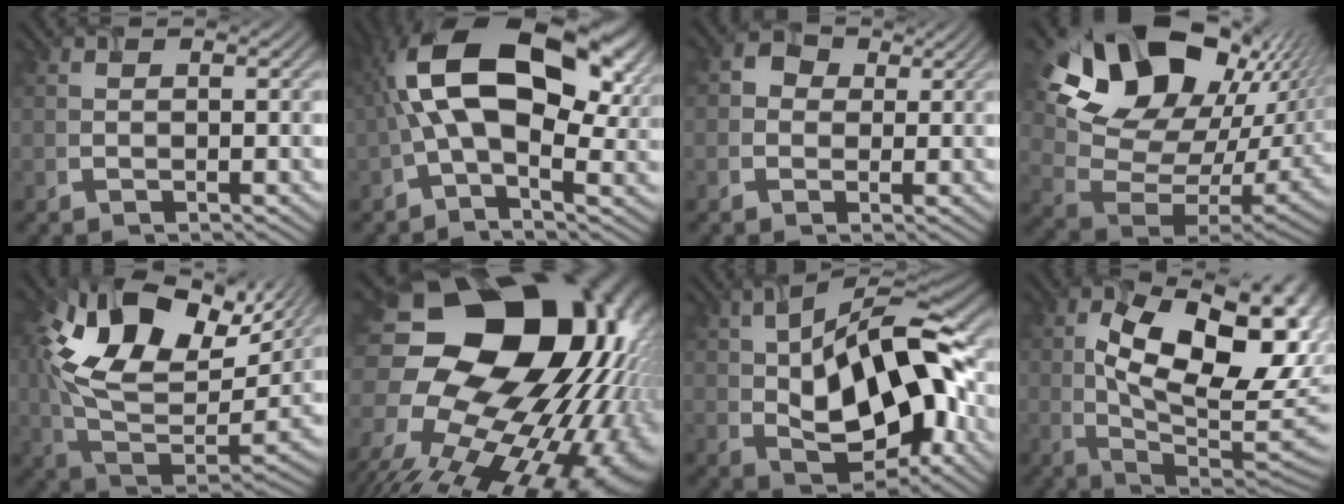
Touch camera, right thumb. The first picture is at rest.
{"total": 15.8, "force": [2.8, 8.3, 13.2], "torque": [-0.243, 0.016, 0.041]}
{"total": 2.0, "force": [-0.1, 2.0, 0.1], "torque": [0.001, 0.001, -0.005]}
{"total": 18.5, "force": [9.1, 12.0, 10.7], "torque": [-0.200, 0.003, 0.188]}
{"total": 18.8, "force": [5.9, 11.4, 13.7], "torque": [-0.308, 0.004, 0.114]}
{"total": 22.6, "force": [-1.9, 17.1, 14.7], "torque": [-0.265, -0.024, -0.051]}
{"total": 16.3, "force": [0.3, 8.5, 13.9], "torque": [-0.233, 0.010, -0.002]}
{"total": 15.9, "force": [2.0, 8.9, 13.1], "torque": [-0.186, -0.006, 0.035]}